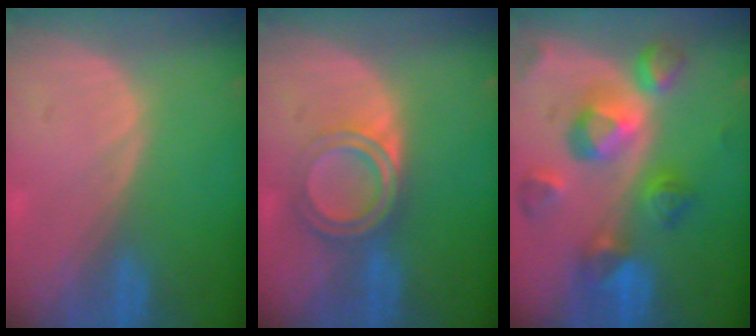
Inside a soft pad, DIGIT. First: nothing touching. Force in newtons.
{"total": 6.0, "press": 5.2, "slide": 3.0}
{"total": 10.4, "press": 9.3, "slide": 4.6}